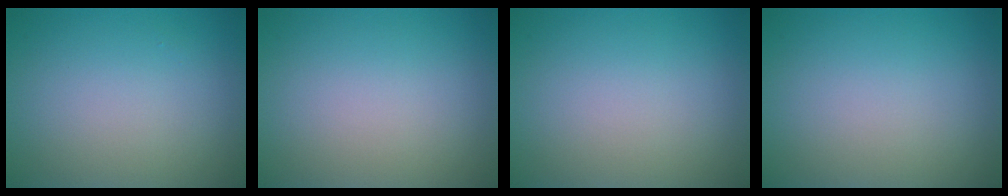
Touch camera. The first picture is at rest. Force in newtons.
{"total": 0.0}
{"total": 0.0}
{"total": 0.0}